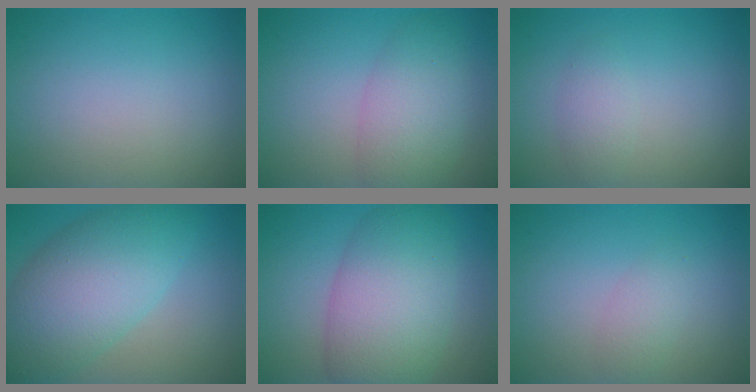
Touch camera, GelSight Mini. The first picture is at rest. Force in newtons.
{"total": 5.0, "press": 5.0, "slide": 0.3}
{"total": 1.5, "press": 1.5, "slide": 0.0}
{"total": 9.1, "press": 9.1, "slide": 0.1}
{"total": 8.9, "press": 8.9, "slide": 0.4}
{"total": 1.6, "press": 1.6, "slide": 0.0}